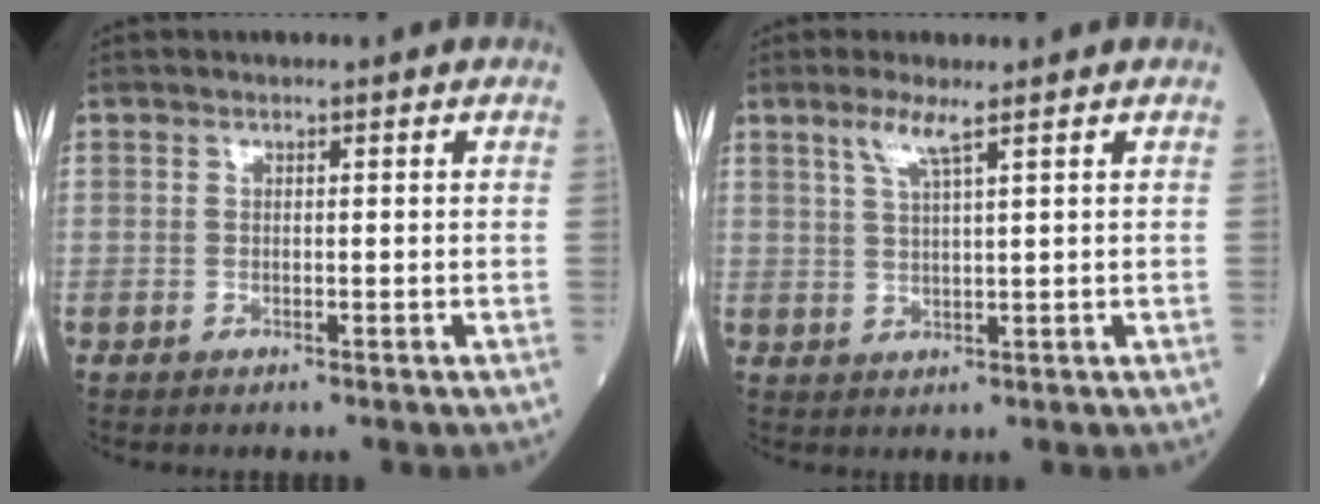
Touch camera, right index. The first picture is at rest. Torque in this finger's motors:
{"motor_torque": [0.43, 0.28, 0.18, 0.05]}